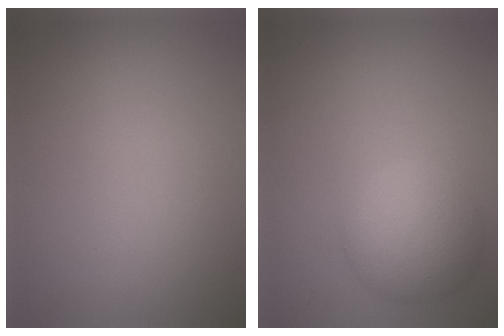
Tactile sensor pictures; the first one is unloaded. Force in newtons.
{"total": 5.2, "press": 5.2, "slide": 0.3}